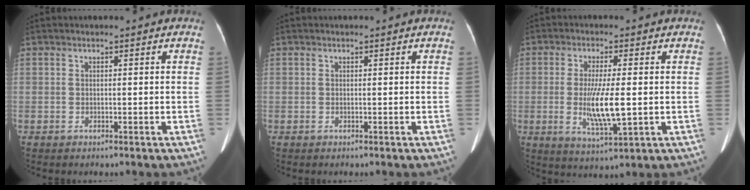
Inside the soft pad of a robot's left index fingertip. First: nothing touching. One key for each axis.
{"total": 0.0}
{"total": 8.0, "fx": -0.6, "fy": 1.2, "fz": 7.9, "tx": -0.156, "ty": -0.020, "tz": -0.009}